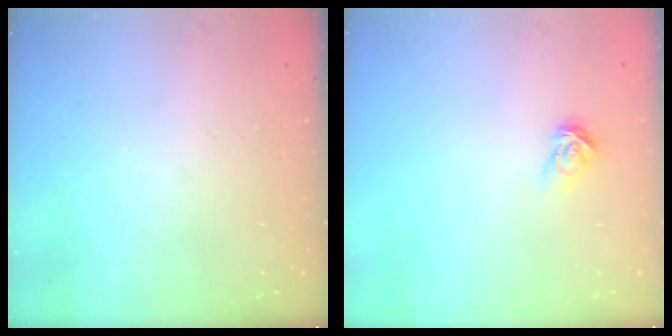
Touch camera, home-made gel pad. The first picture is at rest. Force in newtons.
{"total": 3.6, "press": 3.5, "slide": 0.4}